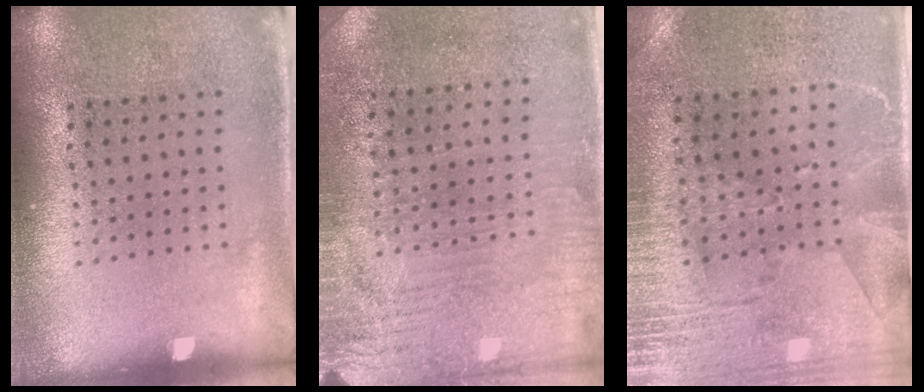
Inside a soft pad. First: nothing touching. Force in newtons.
{"total": 3.2, "press": 2.9, "slide": 1.4}
{"total": 2.8, "press": 2.4, "slide": 1.5}